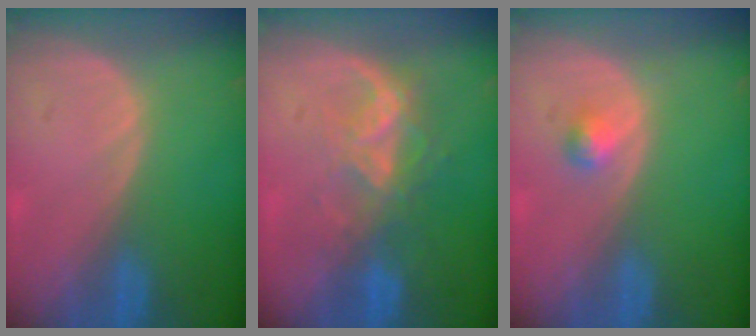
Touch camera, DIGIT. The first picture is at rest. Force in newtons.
{"total": 6.8, "press": 6.2, "slide": 2.8}
{"total": 1.7, "press": 1.7, "slide": 0.2}